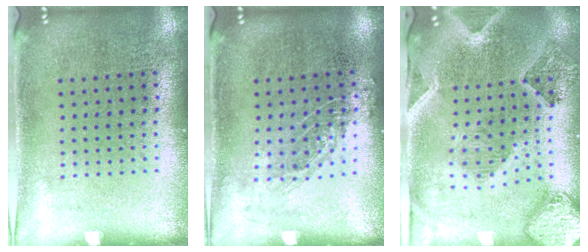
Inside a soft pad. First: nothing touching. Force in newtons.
{"total": 0.8, "press": 0.8, "slide": 0.2}
{"total": 1.8, "press": 1.7, "slide": 0.5}